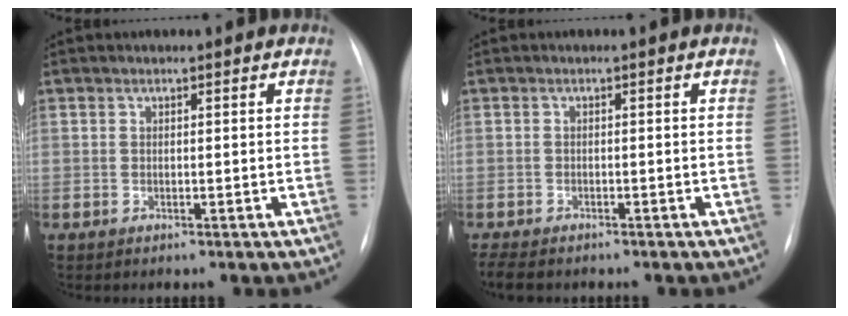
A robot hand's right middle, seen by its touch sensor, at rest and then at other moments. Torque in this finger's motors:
{"motor_torque": [-0.37, -0.52, -0.05, 0.02]}